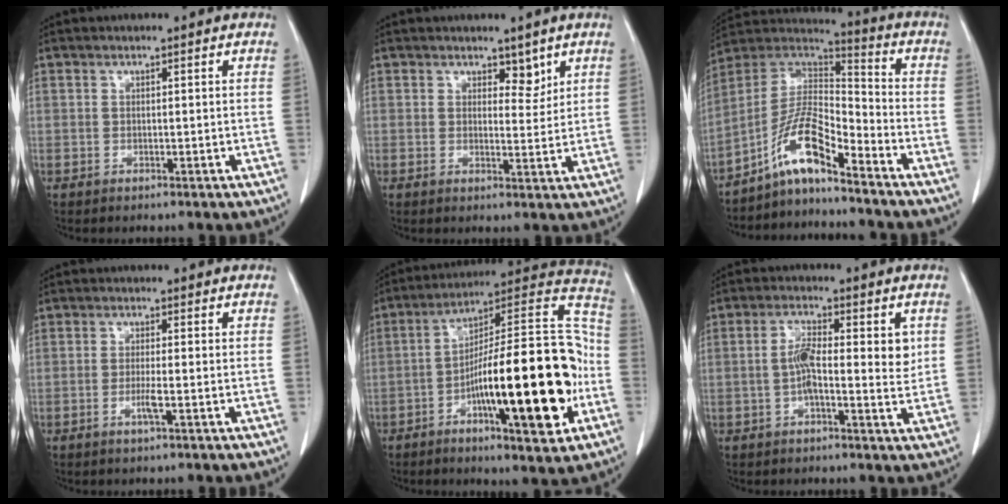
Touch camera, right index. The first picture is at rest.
{"total": 2.9, "force": [2.0, 1.5, 1.4], "torque": [-0.011, -0.006, 0.031]}
{"total": 10.3, "force": [-7.3, 1.9, 7.0], "torque": [-0.142, 0.028, -0.136]}
{"total": 1.2, "force": [-0.5, -0.1, 1.1], "torque": [-0.024, -0.003, -0.009]}
{"total": 23.9, "force": [-6.4, 4.0, 22.7], "torque": [-0.317, 0.015, -0.093]}
{"total": 7.2, "force": [0.6, 2.2, 6.8], "torque": [-0.121, 0.007, 0.003]}